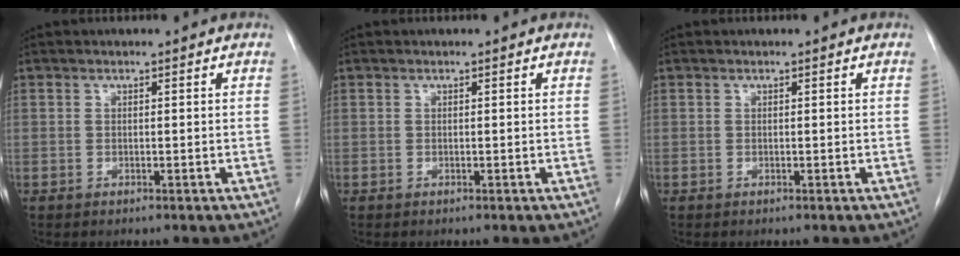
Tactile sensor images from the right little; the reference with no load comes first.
{"total": 0.0}
{"total": 0.0}